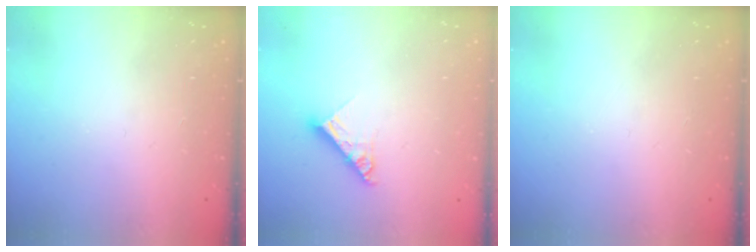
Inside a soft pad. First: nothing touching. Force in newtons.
{"total": 8.6, "press": 8.6, "slide": 0.8}
{"total": 0.0}